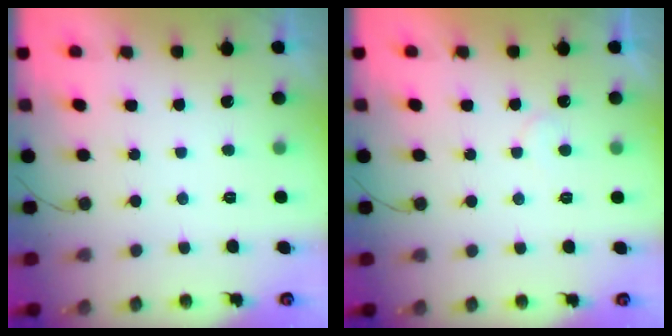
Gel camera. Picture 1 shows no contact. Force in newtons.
{"total": 4.4, "press": 4.4, "slide": 0.3}